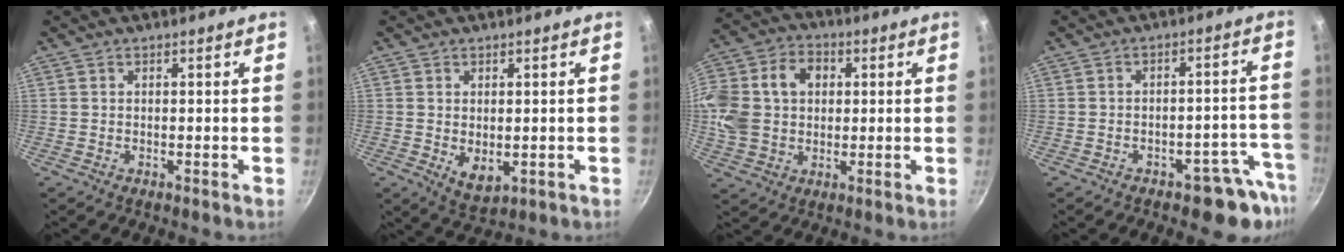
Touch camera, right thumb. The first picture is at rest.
{"total": 5.0, "force": [-0.2, 3.1, 3.8], "torque": [-0.056, -0.017, 0.006]}
{"total": 19.5, "force": [3.5, 15.0, 11.9], "torque": [-0.252, 0.036, 0.058]}
{"total": 7.6, "force": [-5.3, 3.8, 3.7], "torque": [0.018, 0.065, -0.060]}